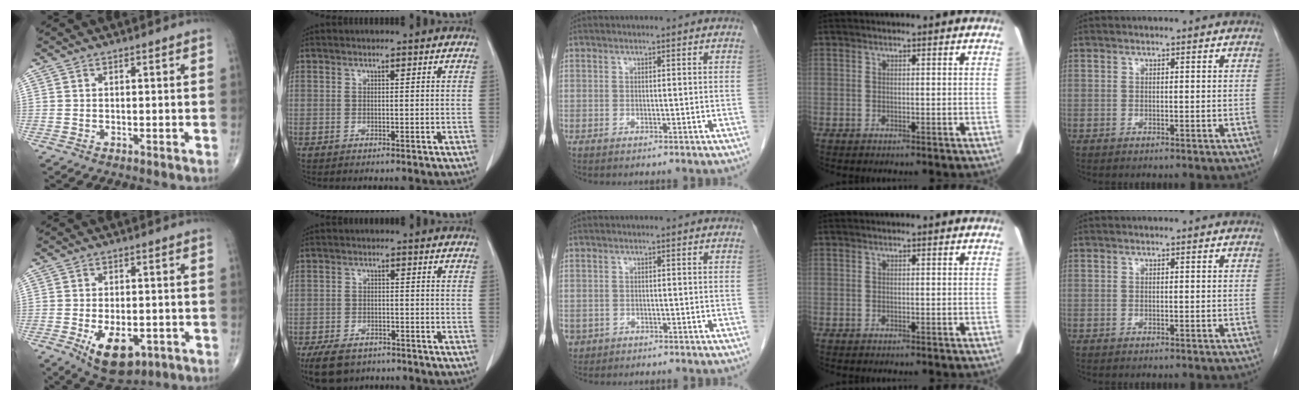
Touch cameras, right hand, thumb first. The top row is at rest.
{"thumb": {"total": 10.0, "force": [-3.7, 5.2, 7.6], "torque": [-0.112, 0.000, -0.047]}, "index": {"total": 7.5, "force": [-5.7, 3.7, 3.2], "torque": [-0.055, -0.005, -0.087]}, "middle": {"total": 2.3, "force": [-1.1, 2.0, 0.4], "torque": [-0.009, 0.001, -0.016]}}